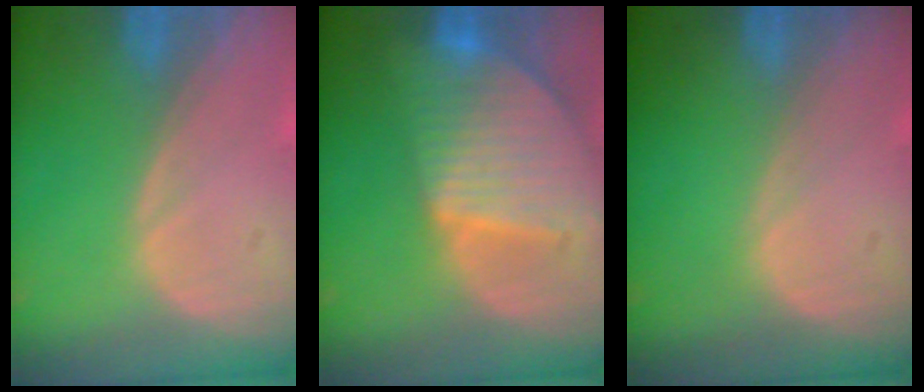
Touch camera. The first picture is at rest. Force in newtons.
{"total": 9.5, "press": 8.2, "slide": 4.8}
{"total": 0.0}